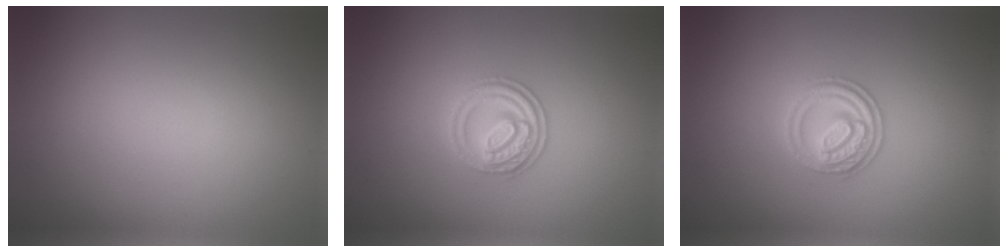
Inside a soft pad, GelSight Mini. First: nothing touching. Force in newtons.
{"total": 3.2, "press": 2.9, "slide": 1.2}
{"total": 3.2, "press": 2.9, "slide": 1.2}